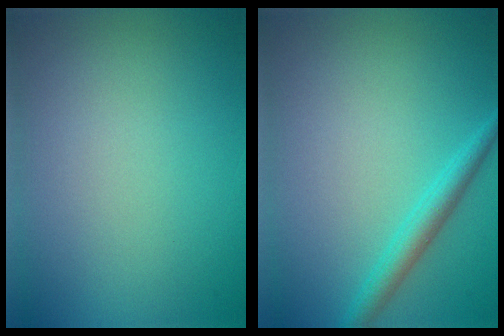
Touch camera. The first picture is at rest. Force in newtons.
{"total": 2.2, "press": 2.2, "slide": 0.1}